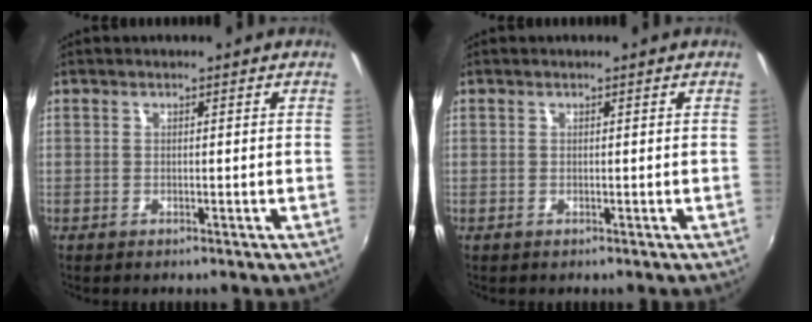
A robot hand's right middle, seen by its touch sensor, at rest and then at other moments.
{"total": 0.0}